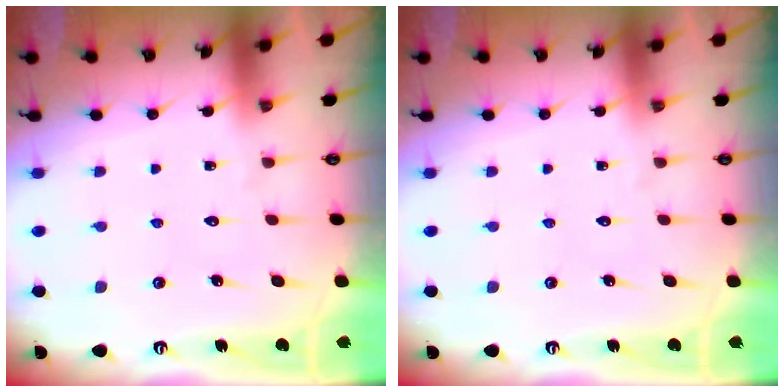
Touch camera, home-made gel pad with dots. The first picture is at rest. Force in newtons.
{"total": 0.0}